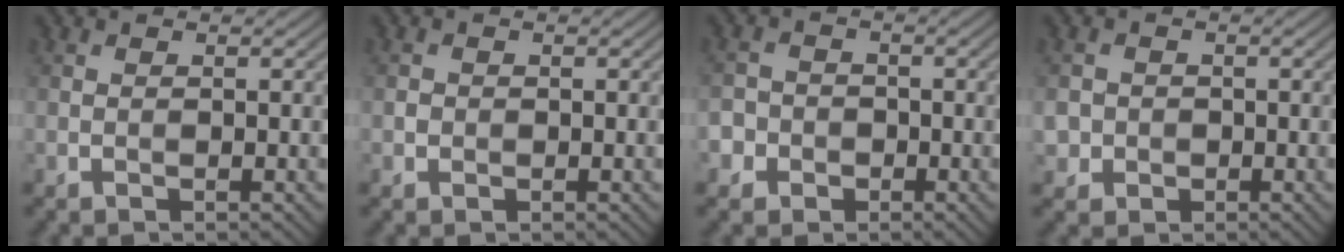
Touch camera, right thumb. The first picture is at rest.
{"total": 0.9, "force": [-0.2, 0.9, 0.2], "torque": [-0.002, -0.004, -0.007]}
{"total": 3.8, "force": [-1.8, 3.3, 0.6], "torque": [-0.004, -0.002, -0.051]}
{"total": 2.8, "force": [-0.7, 2.6, 0.5], "torque": [-0.012, -0.008, -0.020]}